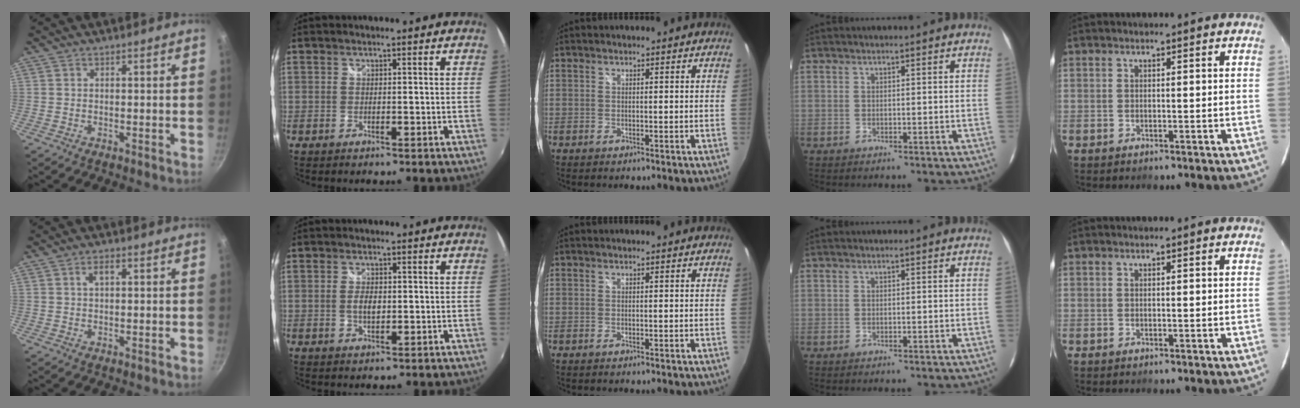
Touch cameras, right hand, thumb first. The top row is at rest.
{"thumb": {"total": 2.2, "force": [0.7, 1.2, 1.7], "torque": [-0.028, 0.006, 0.013]}, "index": {"total": 2.8, "force": [-0.1, 1.4, 2.4], "torque": [-0.044, -0.001, -0.002]}}